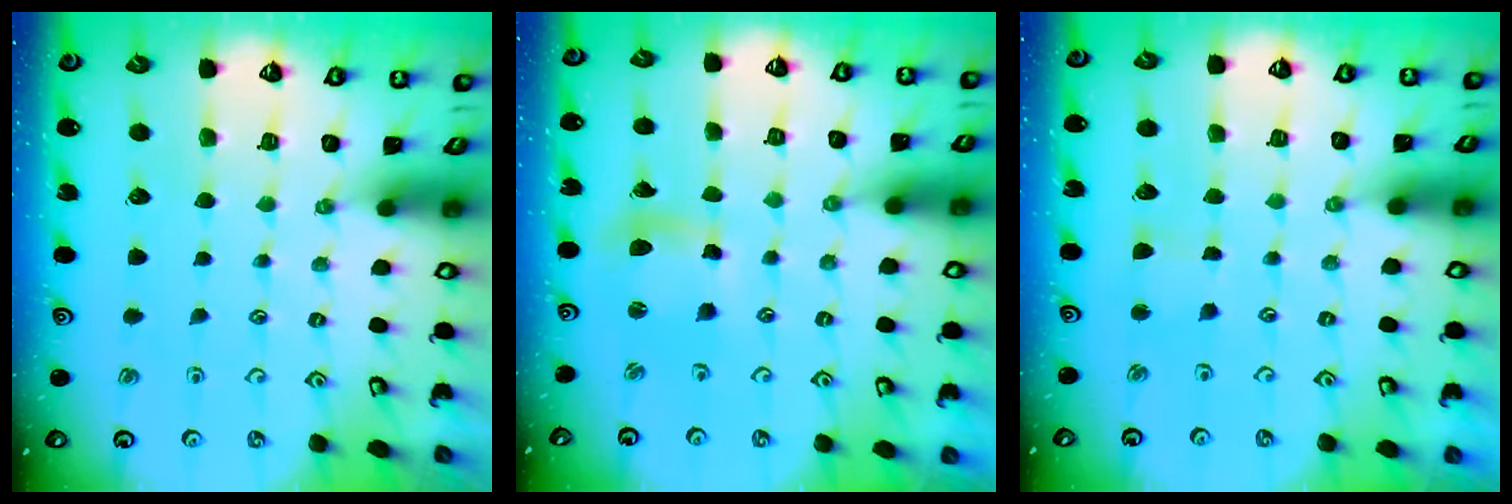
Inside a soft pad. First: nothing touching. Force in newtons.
{"total": 8.4, "press": 8.3, "slide": 1.2}
{"total": 2.5, "press": 2.5, "slide": 0.3}